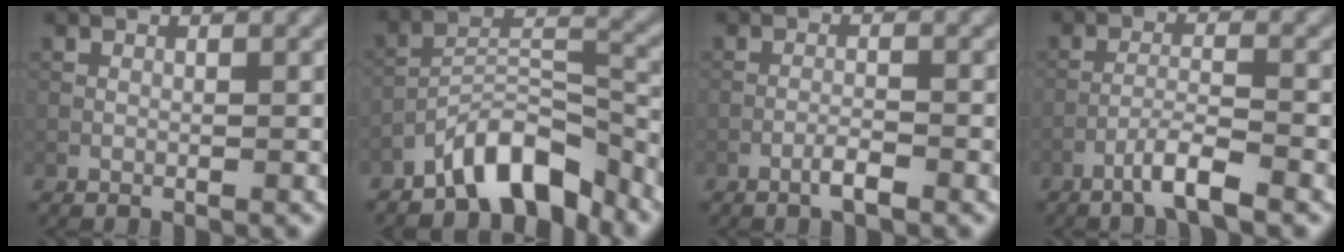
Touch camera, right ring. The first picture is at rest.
{"total": 7.4, "force": [-5.7, 2.6, 3.9], "torque": [-0.052, 0.009, -0.107]}
{"total": 1.7, "force": [-1.1, 0.2, 1.2], "torque": [-0.021, 0.005, -0.024]}
{"total": 3.3, "force": [-2.3, 0.1, 2.3], "torque": [-0.042, 0.007, -0.050]}